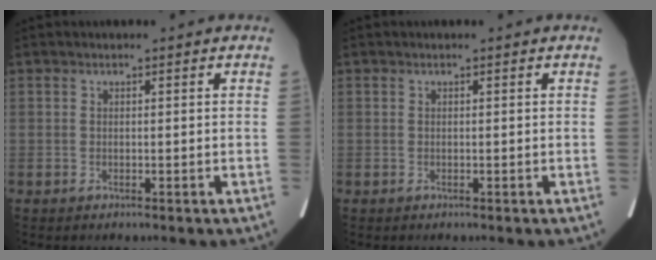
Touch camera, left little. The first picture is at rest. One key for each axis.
{"total": 0.0}